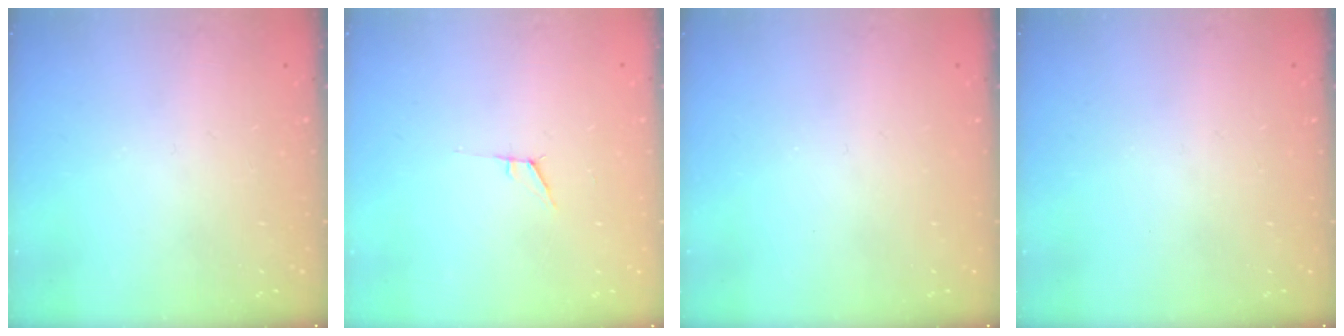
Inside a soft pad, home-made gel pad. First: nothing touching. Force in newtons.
{"total": 5.2, "press": 4.5, "slide": 2.5}
{"total": 0.0}
{"total": 0.0}